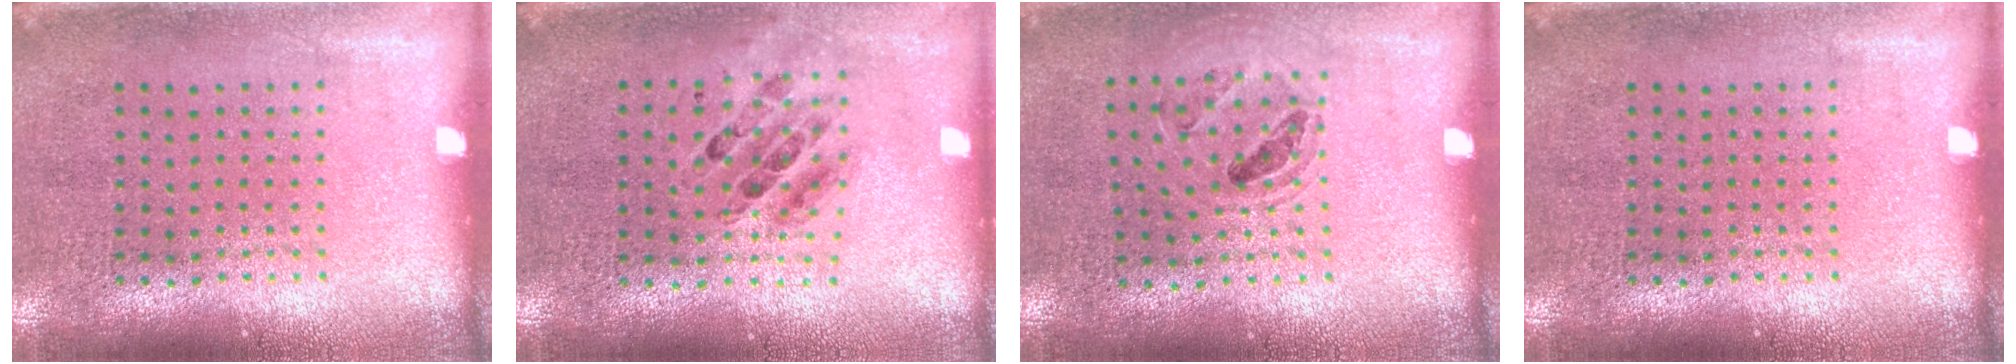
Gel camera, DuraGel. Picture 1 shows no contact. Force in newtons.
{"total": 0.7, "press": 0.6, "slide": 0.2}
{"total": 0.9, "press": 0.9, "slide": 0.1}
{"total": 0.0}